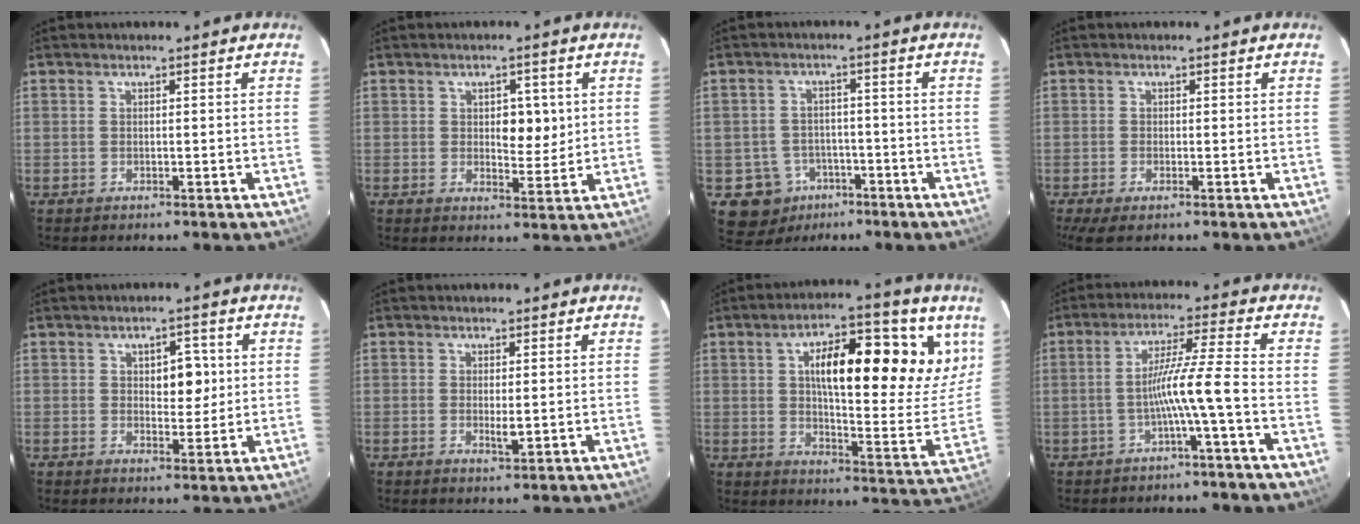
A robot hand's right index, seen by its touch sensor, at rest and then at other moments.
{"total": 4.7, "force": [1.0, 2.5, 3.8], "torque": [-0.046, -0.001, 0.018]}
{"total": 7.1, "force": [-3.0, 6.4, 1.0], "torque": [-0.024, 0.010, -0.035]}
{"total": 3.6, "force": [-2.0, 1.3, 2.7], "torque": [-0.054, -0.008, -0.030]}
{"total": 4.7, "force": [1.0, 2.6, 3.8], "torque": [-0.049, 0.005, 0.018]}
{"total": 2.0, "force": [-0.2, 0.5, 1.9], "torque": [-0.034, -0.004, -0.002]}
{"total": 22.1, "force": [8.7, 6.3, 19.4], "torque": [-0.274, 0.023, 0.130]}
{"total": 6.8, "force": [-2.2, -1.6, 6.3], "torque": [-0.112, 0.014, -0.040]}